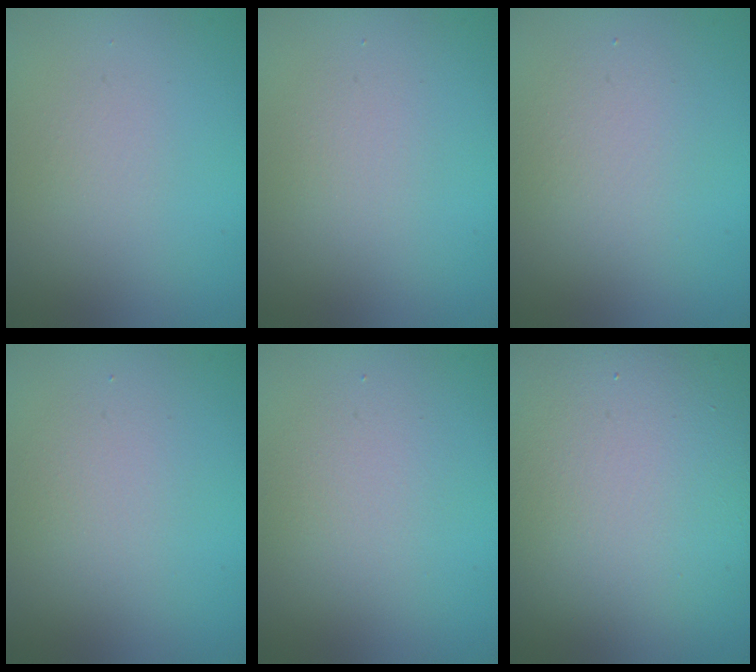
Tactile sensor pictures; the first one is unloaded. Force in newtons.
{"total": 1.3, "press": 1.3, "slide": 0.1}
{"total": 2.5, "press": 2.5, "slide": 0.1}
{"total": 1.9, "press": 1.9, "slide": 0.1}
{"total": 2.2, "press": 2.2, "slide": 0.2}
{"total": 15.0, "press": 15.0, "slide": 0.5}